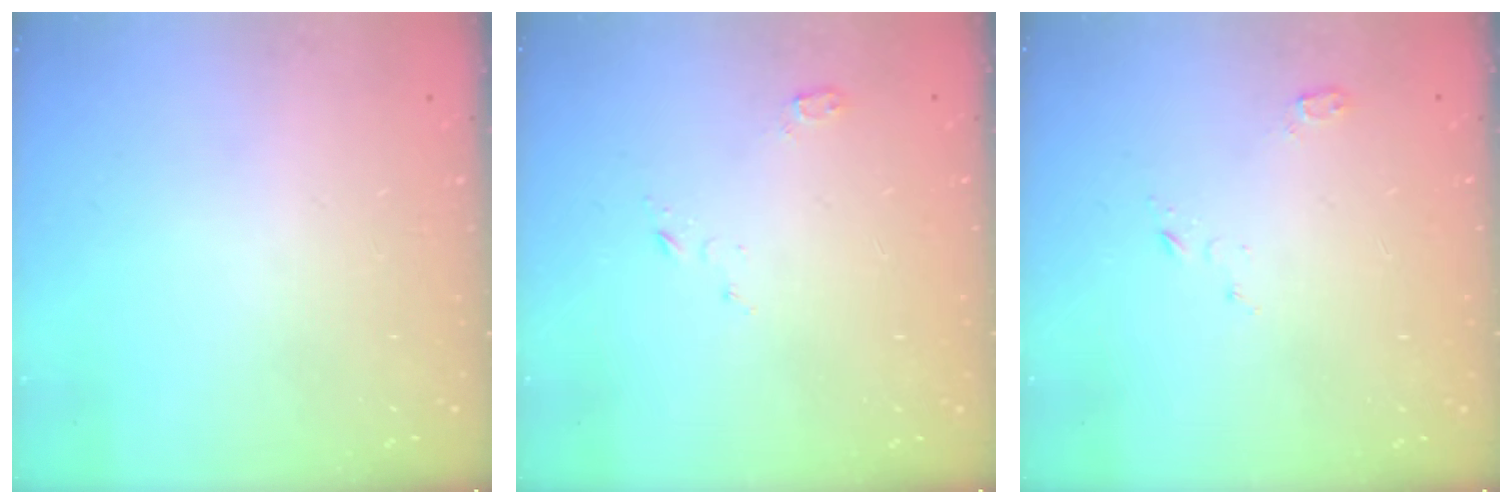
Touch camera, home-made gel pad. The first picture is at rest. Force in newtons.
{"total": 3.4, "press": 3.4, "slide": 0.4}
{"total": 3.4, "press": 3.4, "slide": 0.4}